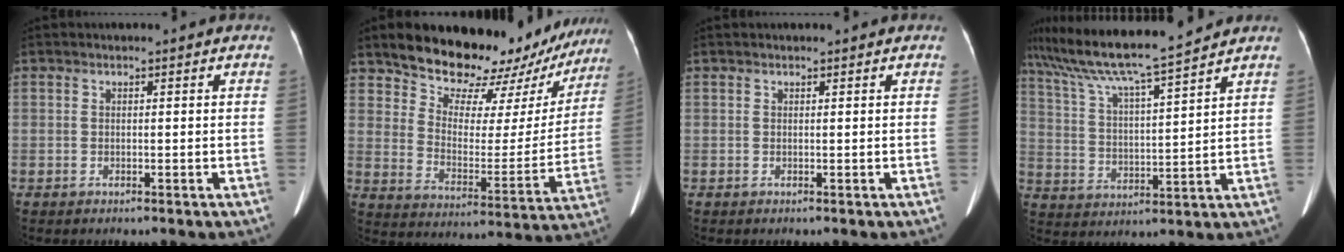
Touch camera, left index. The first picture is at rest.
{"total": 22.3, "force": [19.2, 8.3, 7.5], "torque": [-0.089, -0.034, 0.244]}
{"total": 1.5, "force": [1.4, 0.2, 0.6], "torque": [-0.010, 0.010, 0.015]}
{"total": 15.1, "force": [13.0, -0.8, 7.6], "torque": [-0.140, 0.011, 0.224]}